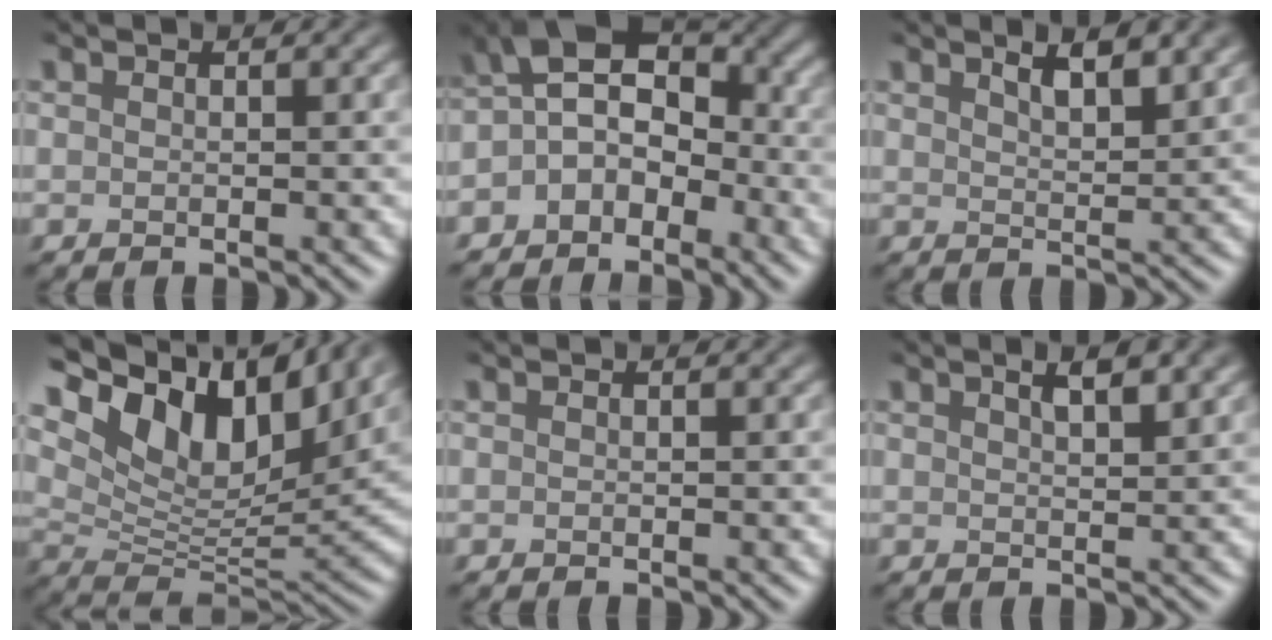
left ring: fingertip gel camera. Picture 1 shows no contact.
{"total": 5.6, "force": [-1.2, 4.0, 3.8], "torque": [-0.054, 0.017, -0.037]}
{"total": 3.9, "force": [2.4, 1.3, 2.7], "torque": [-0.037, 0.013, 0.030]}
{"total": 14.7, "force": [7.3, 7.4, 10.3], "torque": [-0.206, 0.035, 0.134]}
{"total": 0.0}
{"total": 3.4, "force": [1.8, 1.1, 2.6], "torque": [-0.032, 0.013, 0.018]}